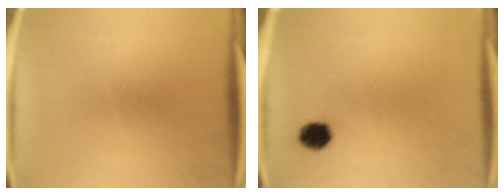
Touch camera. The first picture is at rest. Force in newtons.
{"total": 4.1}